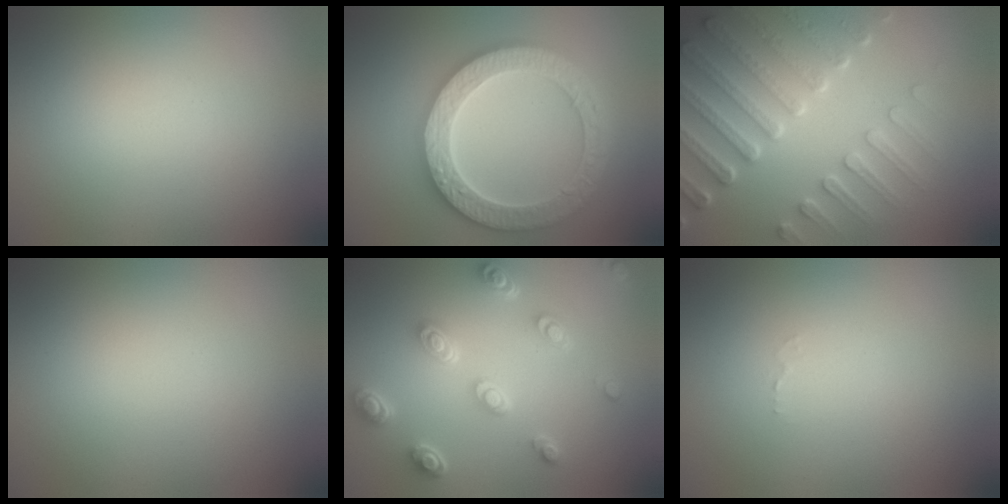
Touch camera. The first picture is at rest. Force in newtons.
{"total": 6.5, "press": 6.3, "slide": 1.5}
{"total": 7.8, "press": 6.0, "slide": 5.0}
{"total": 0.0}
{"total": 4.6, "press": 3.6, "slide": 2.9}
{"total": 0.5, "press": 0.5, "slide": 0.1}